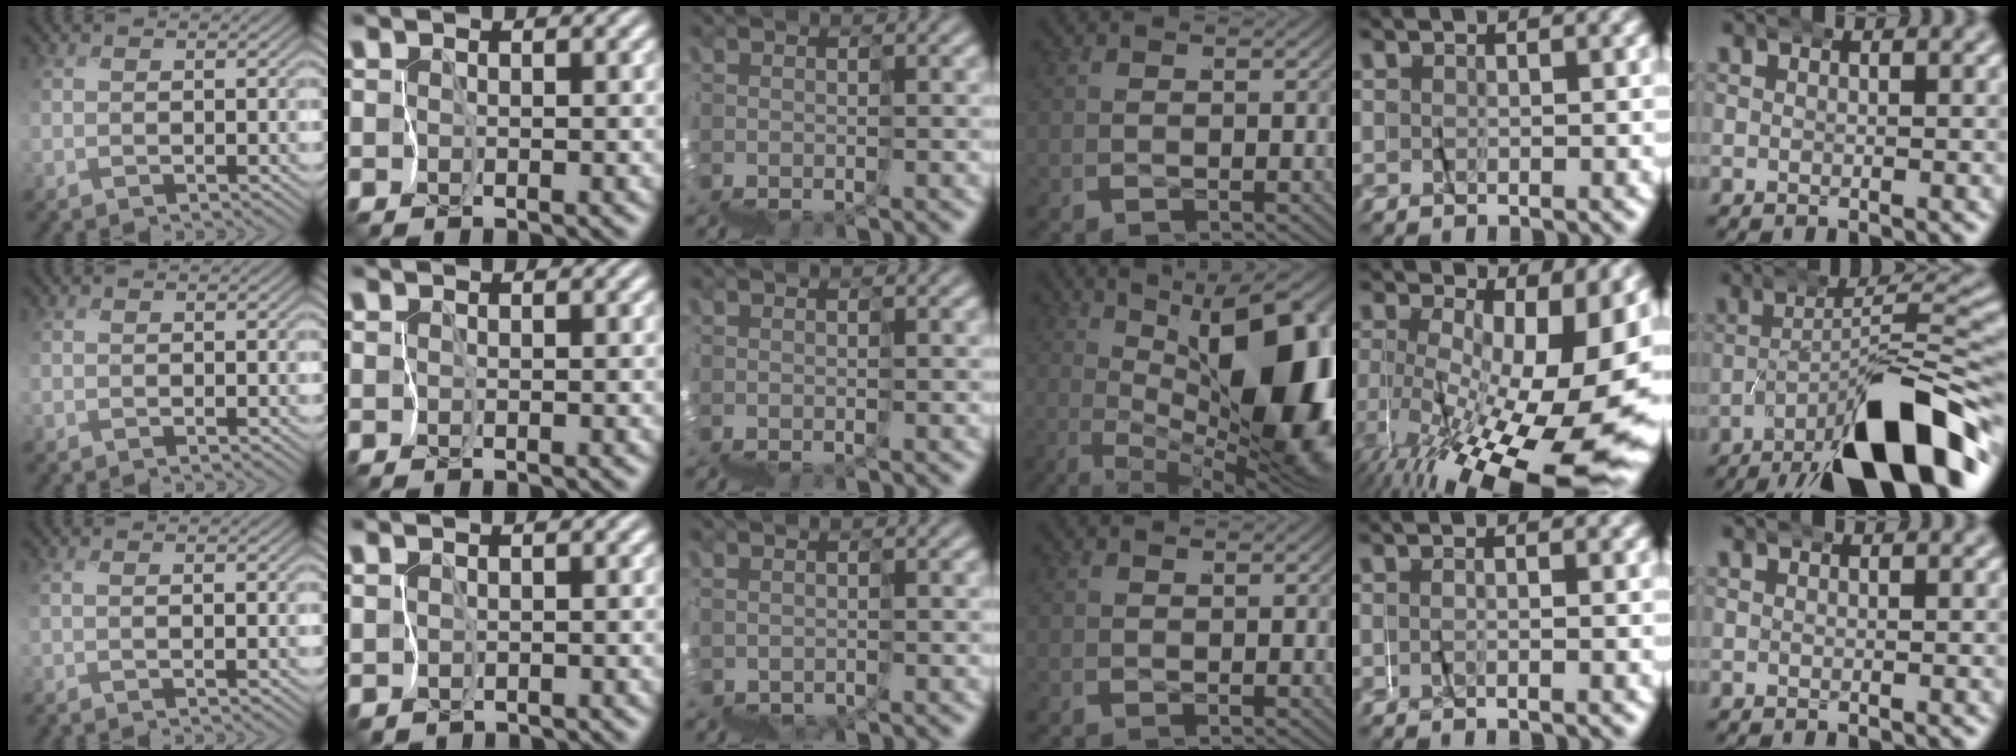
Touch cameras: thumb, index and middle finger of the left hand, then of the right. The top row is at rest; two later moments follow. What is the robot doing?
{"motion": "wrap", "object": "felt sheet"}